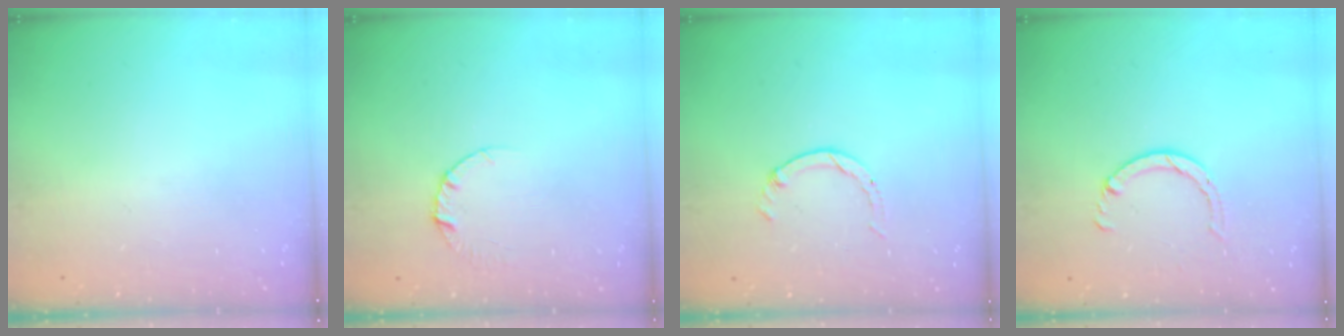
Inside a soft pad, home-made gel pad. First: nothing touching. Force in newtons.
{"total": 3.4, "press": 3.4, "slide": 0.4}
{"total": 0.5, "press": 0.5, "slide": 0.1}
{"total": 3.6, "press": 3.5, "slide": 0.4}